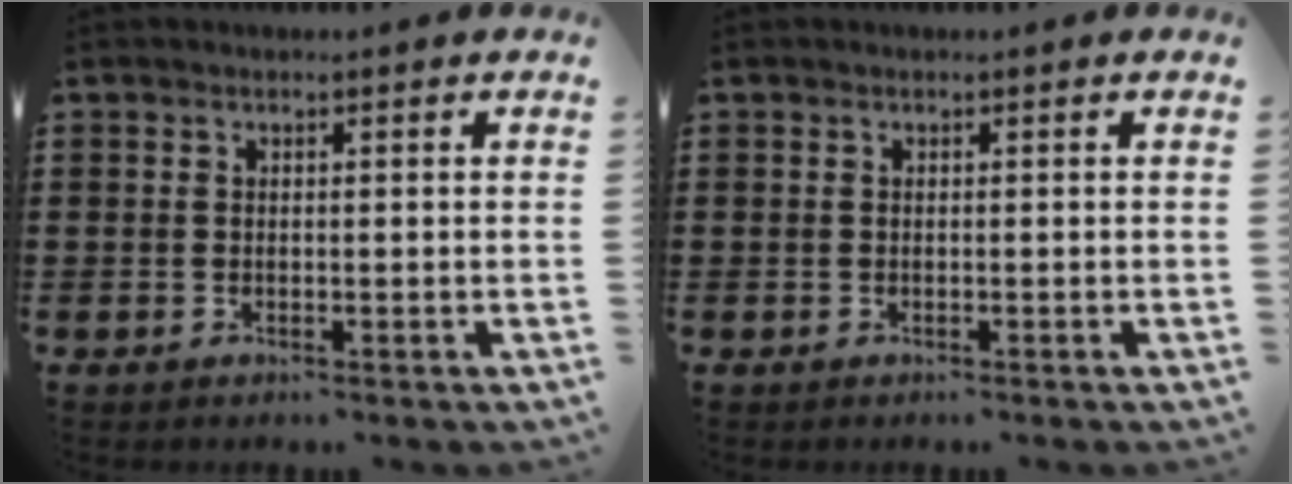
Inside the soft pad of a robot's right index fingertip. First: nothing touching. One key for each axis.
{"total": 0.0}